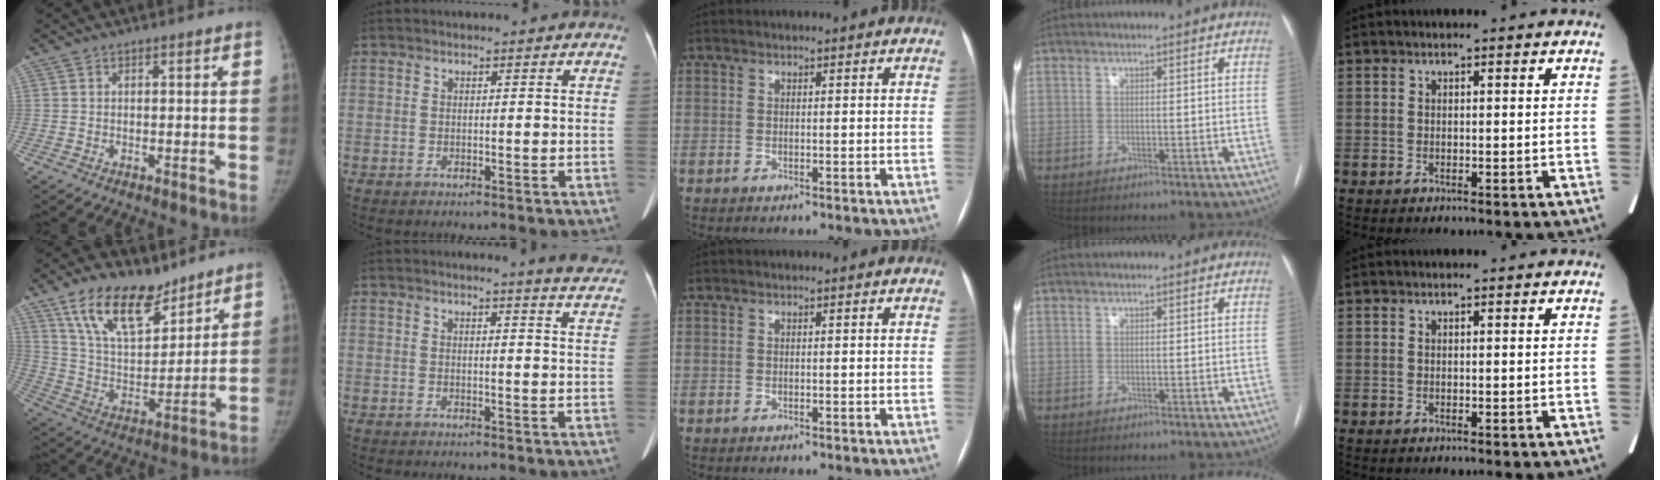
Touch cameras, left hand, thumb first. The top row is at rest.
{"thumb": {"total": 16.6, "force": [11.4, 8.0, 9.1], "torque": [-0.123, -0.061, 0.216]}, "index": {"total": 7.9, "force": [7.6, -0.3, 2.2], "torque": [-0.017, -0.037, 0.062]}}